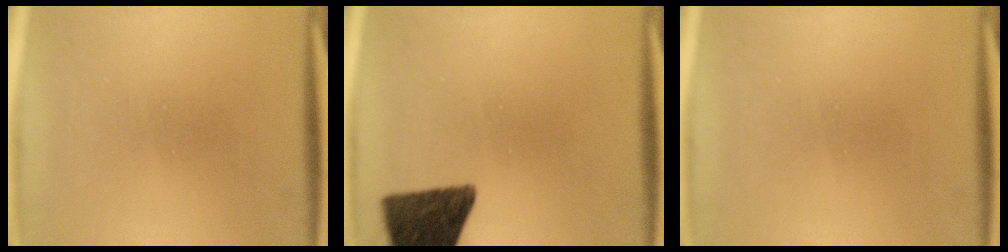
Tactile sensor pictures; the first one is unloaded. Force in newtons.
{"total": 12.9}
{"total": 0.0}